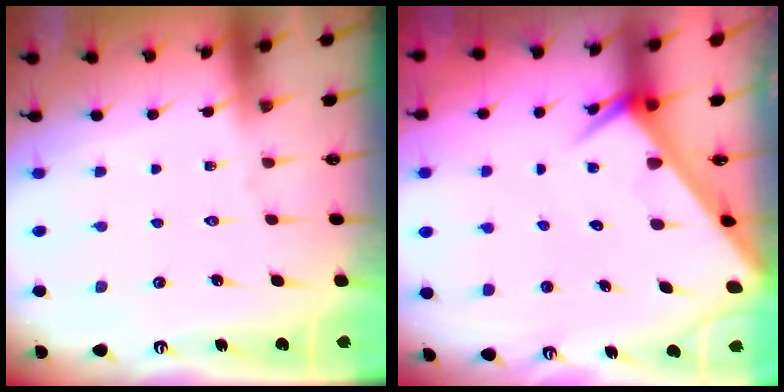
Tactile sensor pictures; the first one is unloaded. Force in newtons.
{"total": 4.7, "press": 4.7, "slide": 0.4}